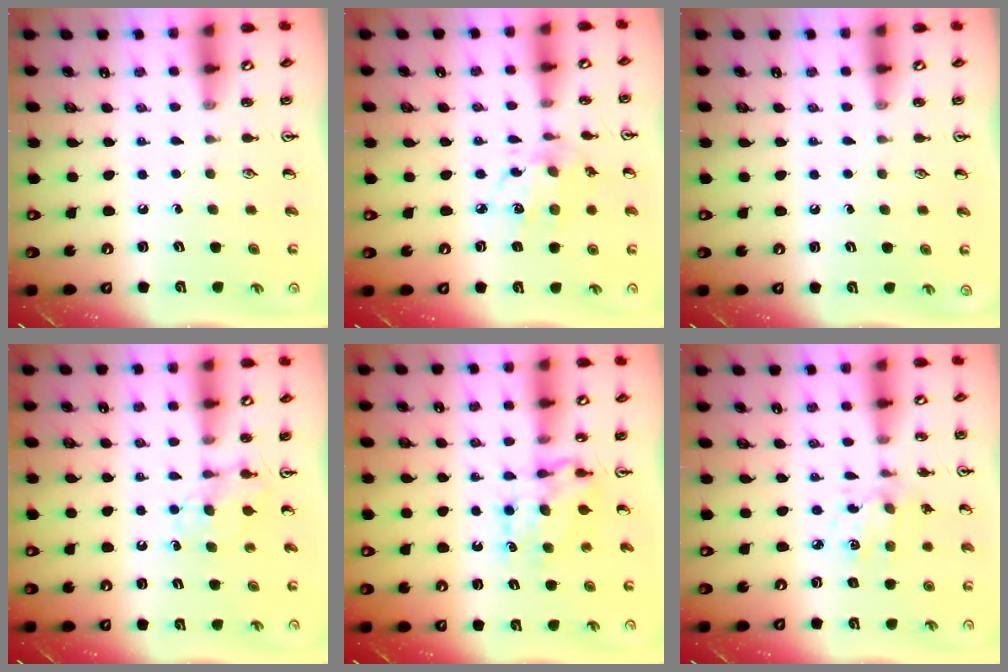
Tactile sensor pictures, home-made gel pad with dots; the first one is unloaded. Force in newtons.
{"total": 8.8, "press": 8.8, "slide": 0.6}
{"total": 0.0}
{"total": 4.5, "press": 4.5, "slide": 0.6}
{"total": 7.1, "press": 7.1, "slide": 0.6}
{"total": 2.1, "press": 2.1, "slide": 0.4}